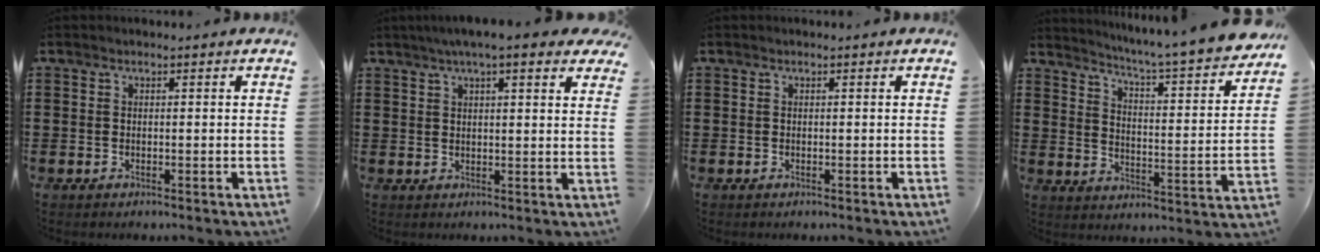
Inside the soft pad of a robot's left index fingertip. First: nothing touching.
{"total": 5.0, "force": [3.9, 0.4, 3.2], "torque": [-0.065, 0.000, 0.066]}
{"total": 0.0}
{"total": 5.2, "force": [4.8, -1.0, 2.0], "torque": [-0.053, -0.049, 0.068]}